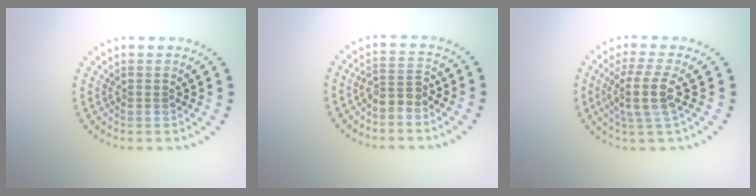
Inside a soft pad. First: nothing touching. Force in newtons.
{"total": 2.1, "press": 1.7, "slide": 1.2}
{"total": 3.5, "press": 2.9, "slide": 1.9}